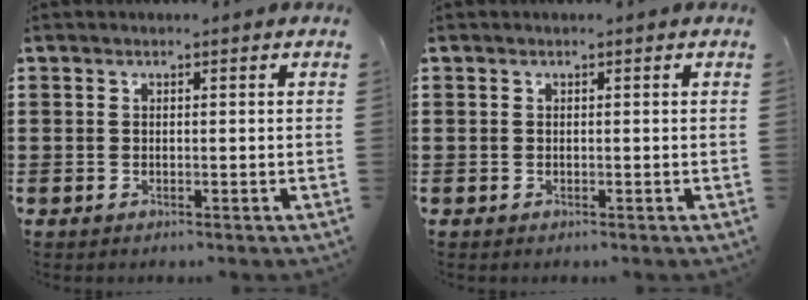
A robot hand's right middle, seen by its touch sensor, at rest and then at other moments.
{"total": 0.0}